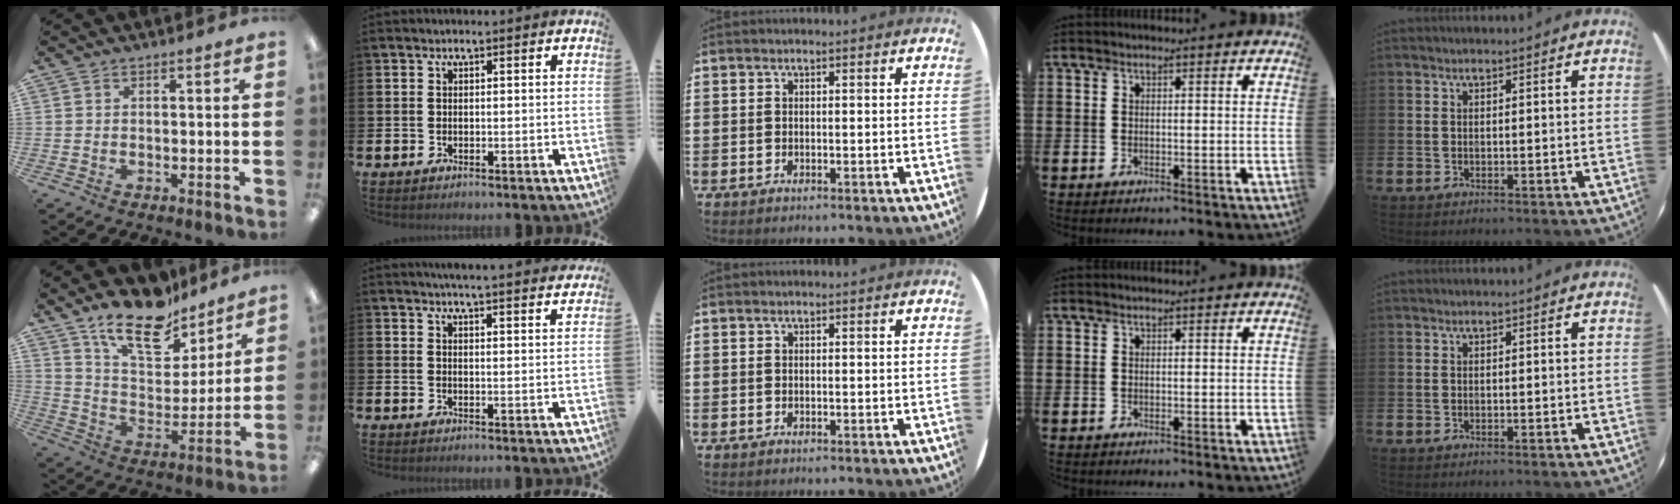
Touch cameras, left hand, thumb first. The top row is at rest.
{"thumb": {"total": 18.0, "force": [13.8, 7.7, 8.5], "torque": [-0.147, -0.085, 0.244]}, "index": {"total": 4.5, "force": [4.4, -0.6, 0.6], "torque": [-0.018, -0.025, 0.077]}}